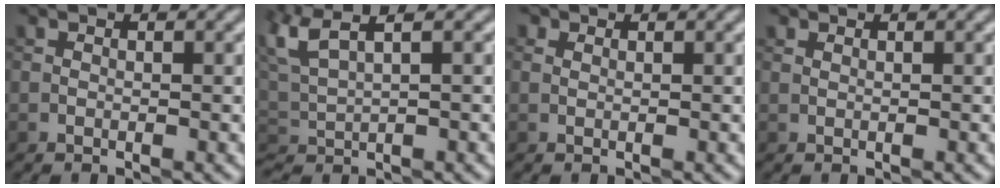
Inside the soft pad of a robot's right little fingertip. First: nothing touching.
{"total": 5.6, "force": [3.7, 2.0, 3.7], "torque": [-0.085, 0.026, 0.070]}
{"total": 0.8, "force": [0.4, 0.6, 0.3], "torque": [0.000, -0.004, -0.007]}
{"total": 0.0}